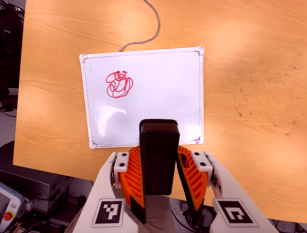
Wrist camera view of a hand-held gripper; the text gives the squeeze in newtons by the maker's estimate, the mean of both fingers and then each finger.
{"total": 7.0, "left": 5.6, "right": 8.3}